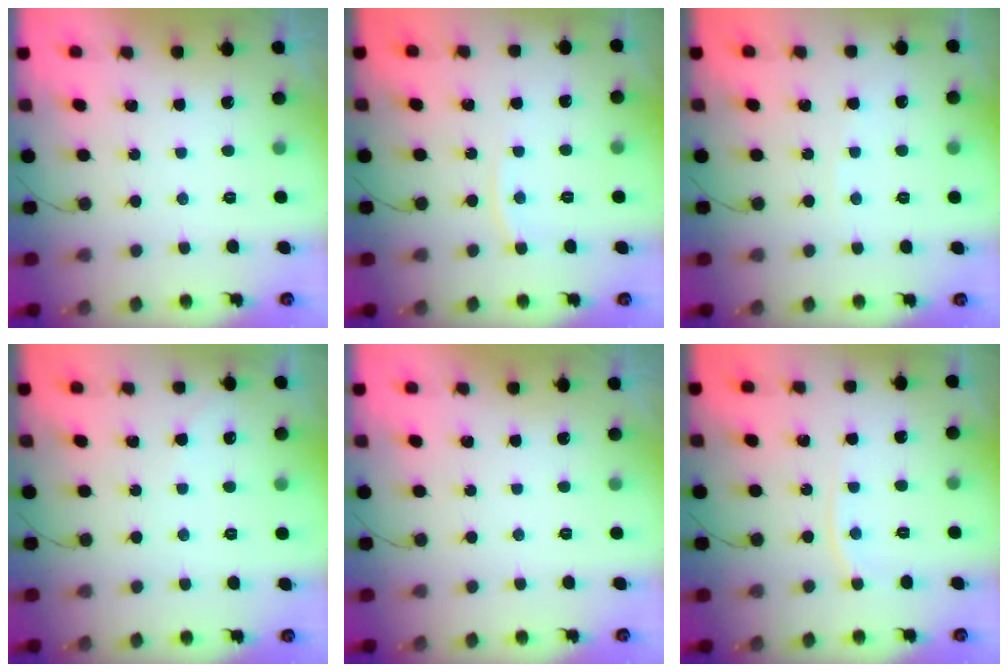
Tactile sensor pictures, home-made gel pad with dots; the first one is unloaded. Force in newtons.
{"total": 4.3, "press": 4.3, "slide": 0.5}
{"total": 1.8, "press": 1.7, "slide": 0.2}
{"total": 2.9, "press": 2.9, "slide": 0.4}
{"total": 0.0}
{"total": 4.5, "press": 4.5, "slide": 0.6}